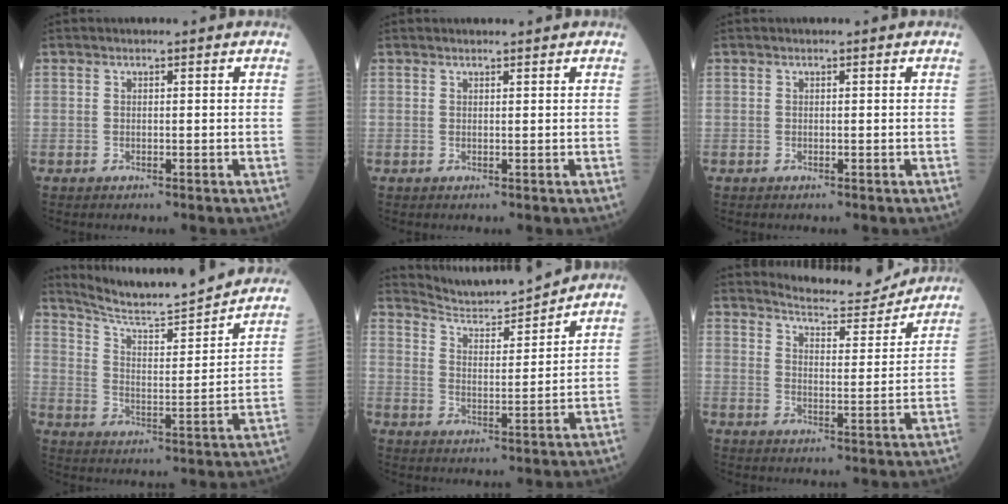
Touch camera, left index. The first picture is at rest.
{"total": 1.5, "force": [1.4, 0.1, 0.4], "torque": [-0.005, 0.012, 0.024]}
{"total": 0.0}
{"total": 20.9, "force": [19.4, 0.1, 7.8], "torque": [-0.128, -0.041, 0.273]}
{"total": 8.4, "force": [8.3, -0.5, 0.7], "torque": [-0.026, -0.001, 0.152]}
{"total": 10.1, "force": [9.9, 1.1, 1.5], "torque": [-0.026, -0.008, 0.139]}